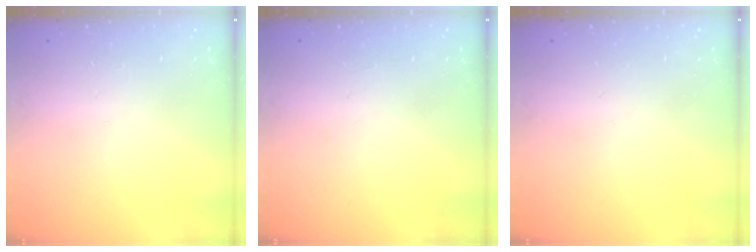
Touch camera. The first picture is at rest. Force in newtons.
{"total": 0.0}
{"total": 0.0}